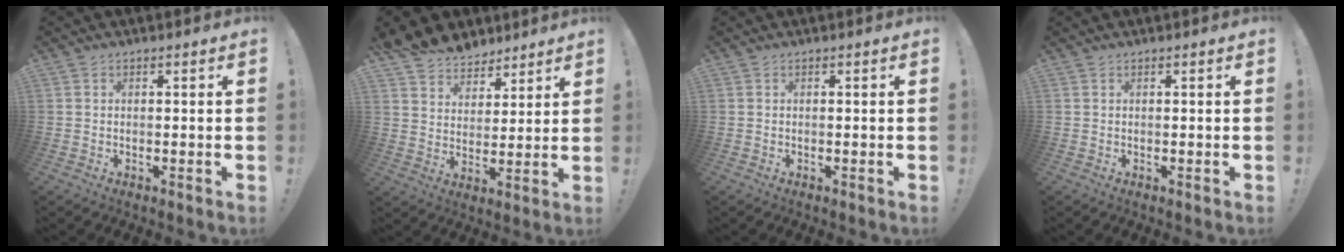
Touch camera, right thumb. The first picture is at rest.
{"total": 8.4, "force": [6.7, 5.0, 0.7], "torque": [-0.020, -0.055, 0.135]}
{"total": 0.0}
{"total": 0.0}